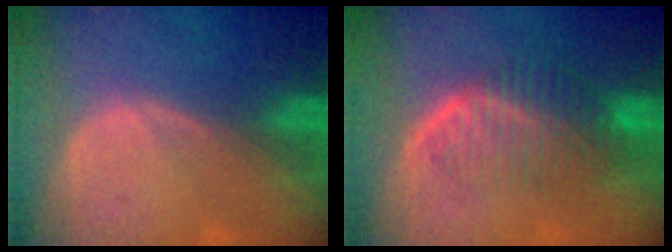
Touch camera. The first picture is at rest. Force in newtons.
{"total": 6.6, "press": 6.4, "slide": 1.8}